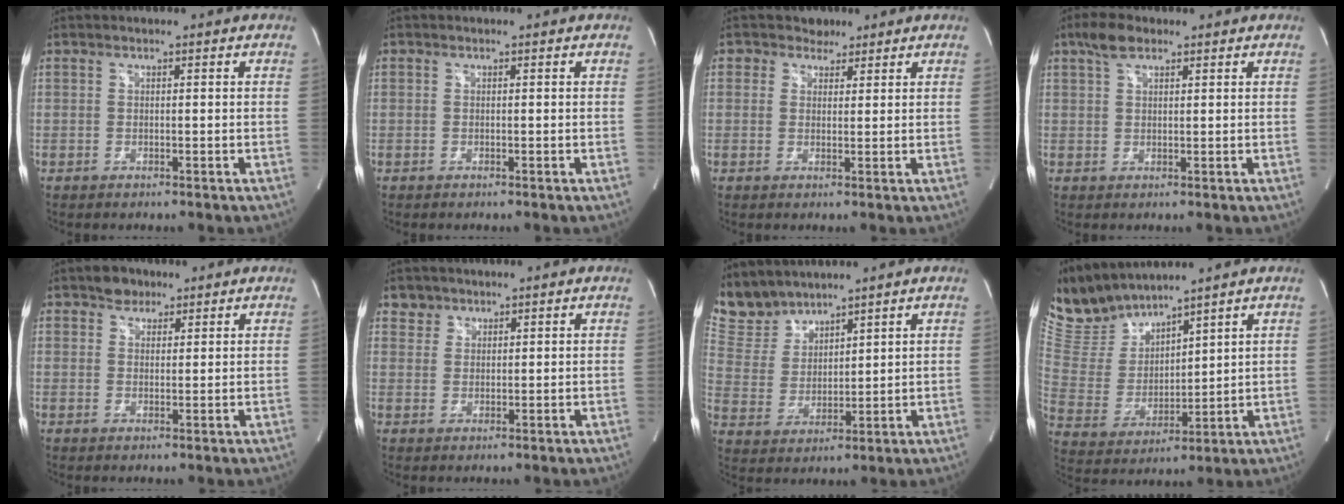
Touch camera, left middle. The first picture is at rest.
{"total": 0.0}
{"total": 2.6, "force": [1.9, 1.8, -0.3], "torque": [0.010, 0.003, 0.022]}
{"total": 3.7, "force": [2.5, 1.6, 2.3], "torque": [-0.055, 0.013, 0.050]}
{"total": 3.0, "force": [2.2, 2.0, 0.7], "torque": [-0.012, 0.005, 0.033]}
{"total": 2.5, "force": [1.8, 1.6, -0.3], "torque": [0.014, 0.007, 0.028]}
{"total": 7.5, "force": [7.2, 2.0, 0.1], "torque": [-0.017, 0.013, 0.166]}
{"total": 10.8, "force": [10.4, 1.9, 2.3], "torque": [-0.069, 0.010, 0.230]}